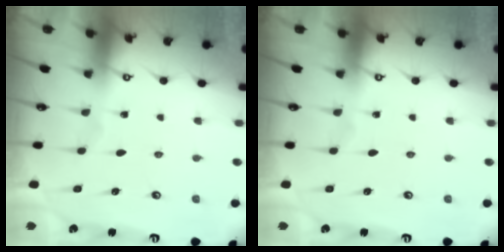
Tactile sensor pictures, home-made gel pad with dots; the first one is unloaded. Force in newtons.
{"total": 0.0}